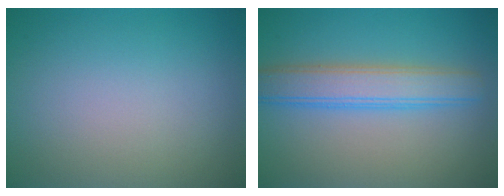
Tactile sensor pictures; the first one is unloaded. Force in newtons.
{"total": 4.6, "press": 4.6, "slide": 0.1}